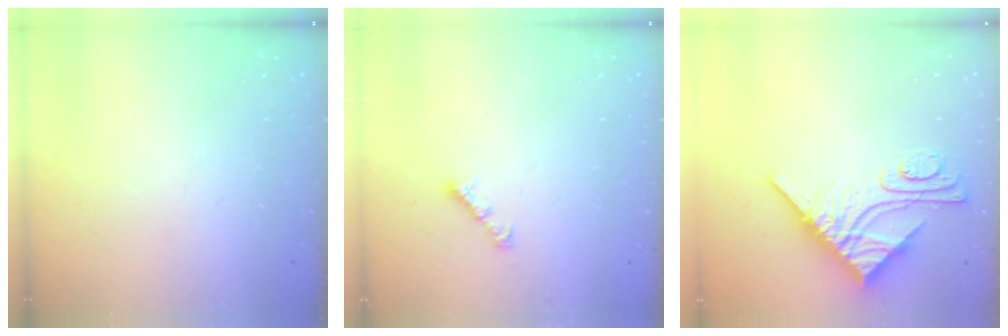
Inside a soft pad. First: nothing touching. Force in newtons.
{"total": 2.8, "press": 2.8, "slide": 0.7}
{"total": 10.9, "press": 10.8, "slide": 1.0}